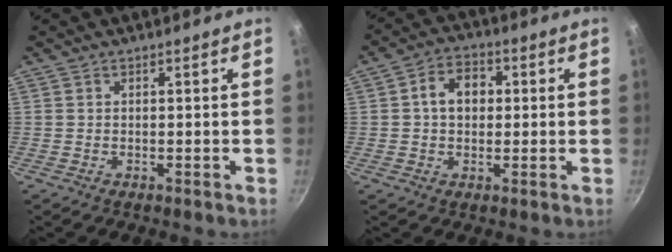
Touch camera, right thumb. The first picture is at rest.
{"total": 7.1, "force": [0.9, 5.3, 4.6], "torque": [-0.052, 0.015, 0.004]}